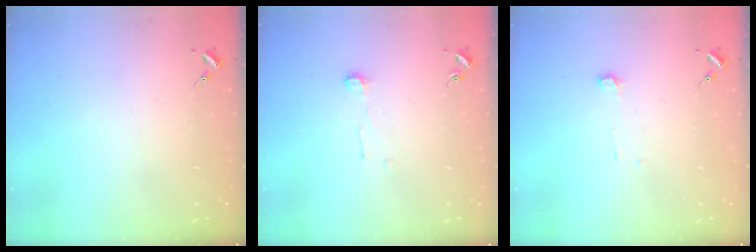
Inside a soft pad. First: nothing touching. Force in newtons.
{"total": 4.1, "press": 4.1, "slide": 0.3}
{"total": 3.6, "press": 3.6, "slide": 0.4}